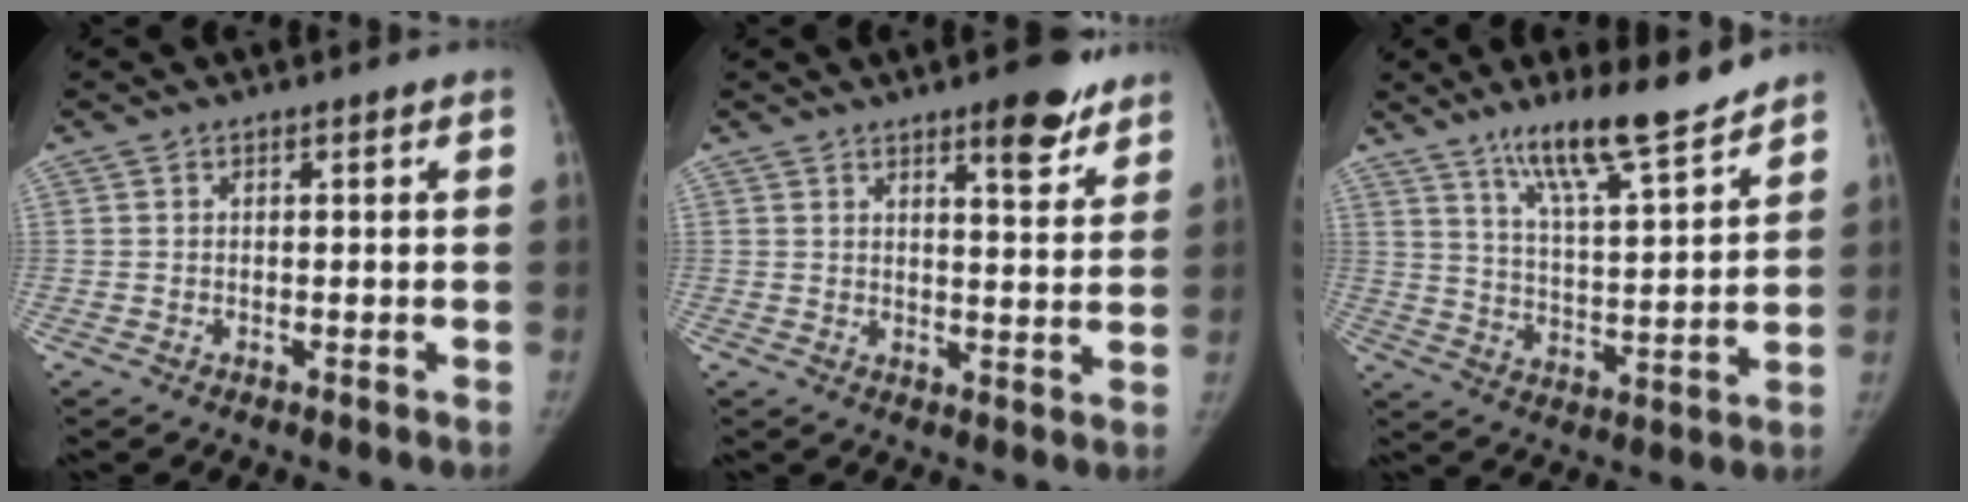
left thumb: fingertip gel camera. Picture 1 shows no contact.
{"total": 8.1, "force": [5.5, 2.5, 5.4], "torque": [-0.052, -0.033, 0.074]}
{"total": 14.0, "force": [11.0, 2.1, 8.4], "torque": [-0.124, -0.070, 0.189]}